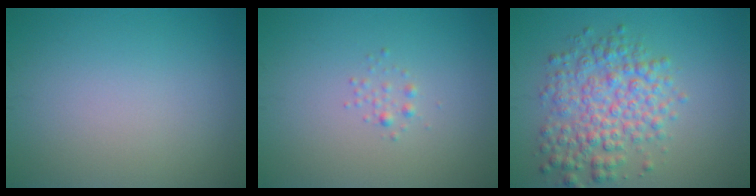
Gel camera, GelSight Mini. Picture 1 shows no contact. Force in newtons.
{"total": 0.8, "press": 0.8, "slide": 0.0}
{"total": 5.7, "press": 5.7, "slide": 0.1}